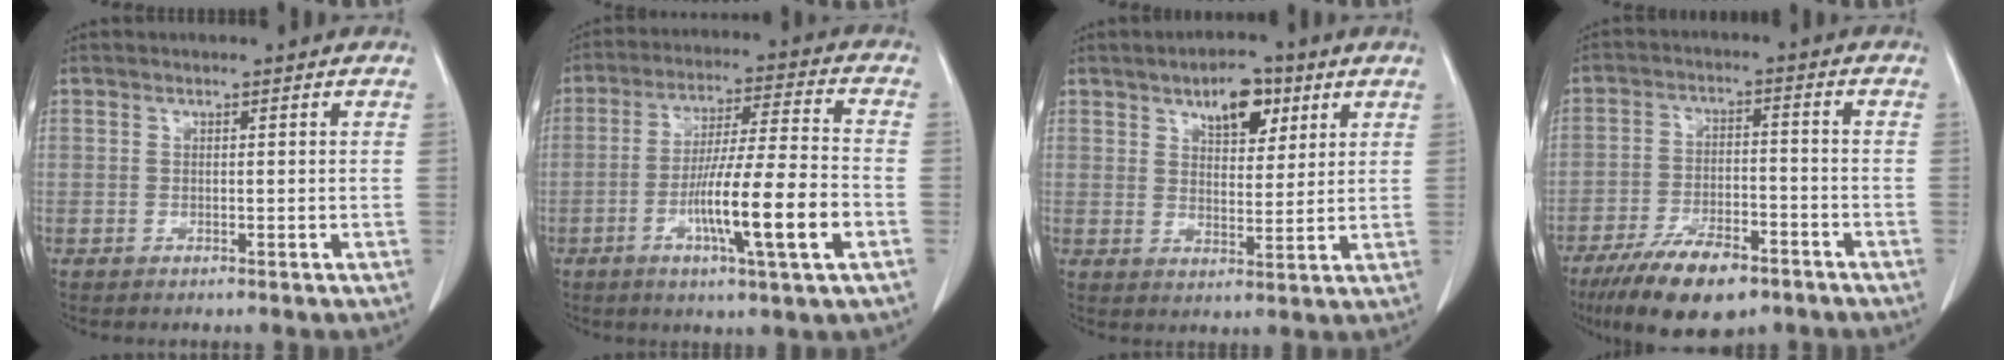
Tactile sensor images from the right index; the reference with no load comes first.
{"total": 13.7, "force": [-4.5, 0.2, 12.9], "torque": [-0.224, -0.005, -0.076]}
{"total": 7.0, "force": [3.9, 3.3, 4.8], "torque": [-0.071, 0.006, 0.062]}
{"total": 12.1, "force": [-8.3, 4.1, 7.8], "torque": [-0.135, -0.010, -0.140]}